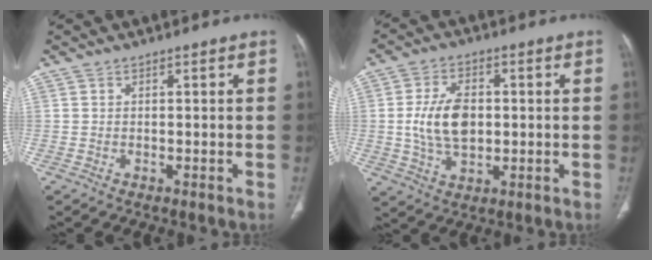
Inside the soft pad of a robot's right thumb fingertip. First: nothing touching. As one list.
[{"total": 10.1, "force": [0.2, 6.3, 8.0], "torque": [-0.142, 0.002, 0.007]}]